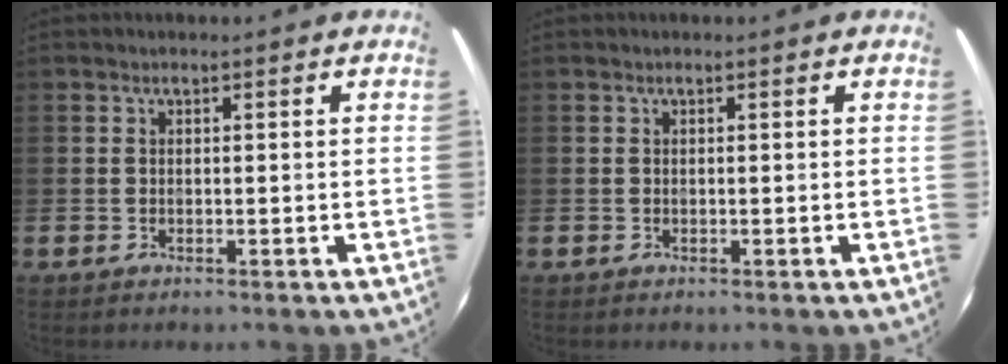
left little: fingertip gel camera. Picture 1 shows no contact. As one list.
[{"total": 0.0}]